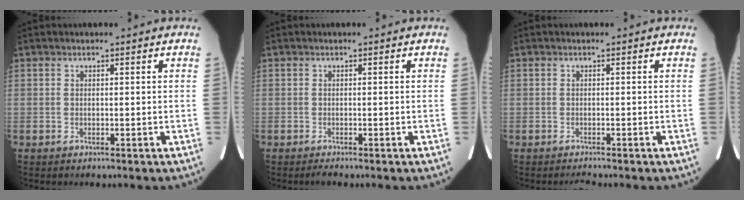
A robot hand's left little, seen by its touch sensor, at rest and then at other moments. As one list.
[{"total": 0.6, "force": [-0.5, -0.1, 0.3], "torque": [-0.008, -0.002, -0.009]}, {"total": 0.6, "force": [-0.6, -0.1, 0.1], "torque": [-0.006, -0.004, -0.007]}]